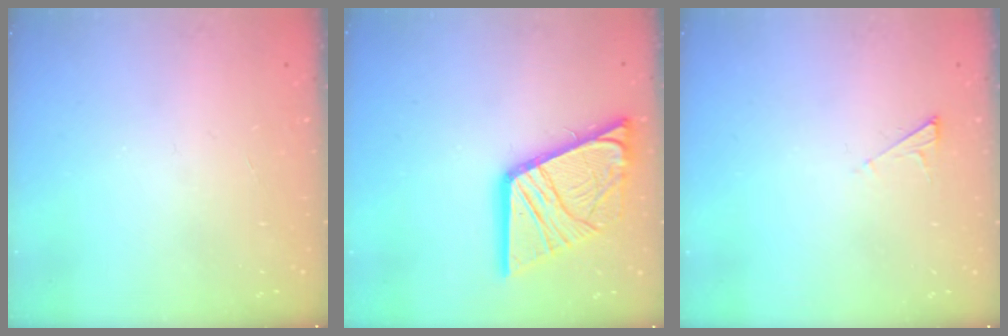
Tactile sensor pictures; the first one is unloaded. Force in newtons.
{"total": 21.7, "press": 21.6, "slide": 2.4}
{"total": 2.3, "press": 2.2, "slide": 0.4}